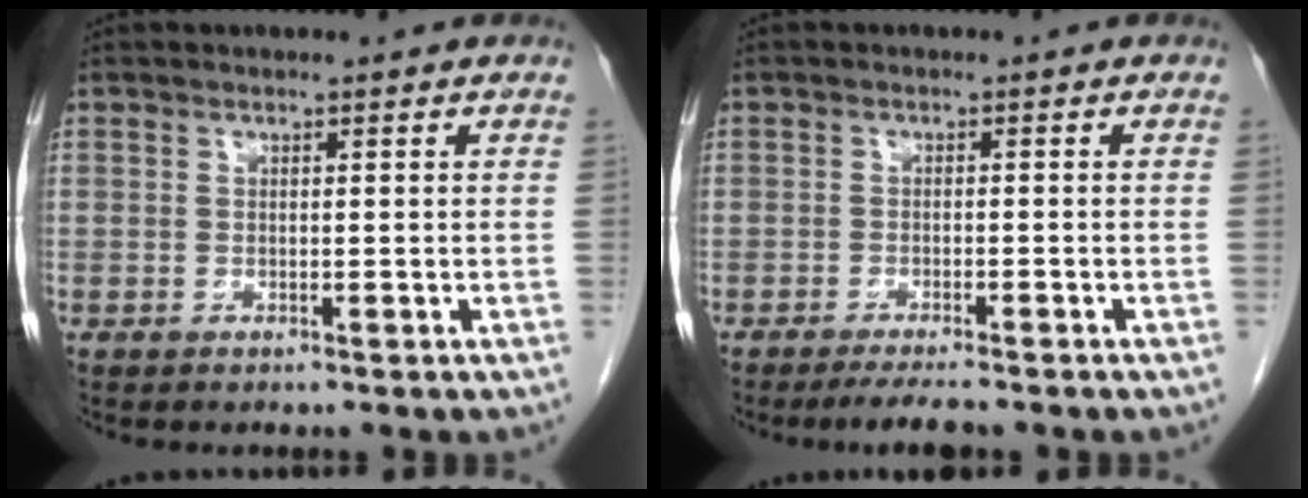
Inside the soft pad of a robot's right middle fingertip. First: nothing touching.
{"total": 3.9, "force": [-3.3, 0.1, 2.1], "torque": [-0.037, -0.009, -0.052]}